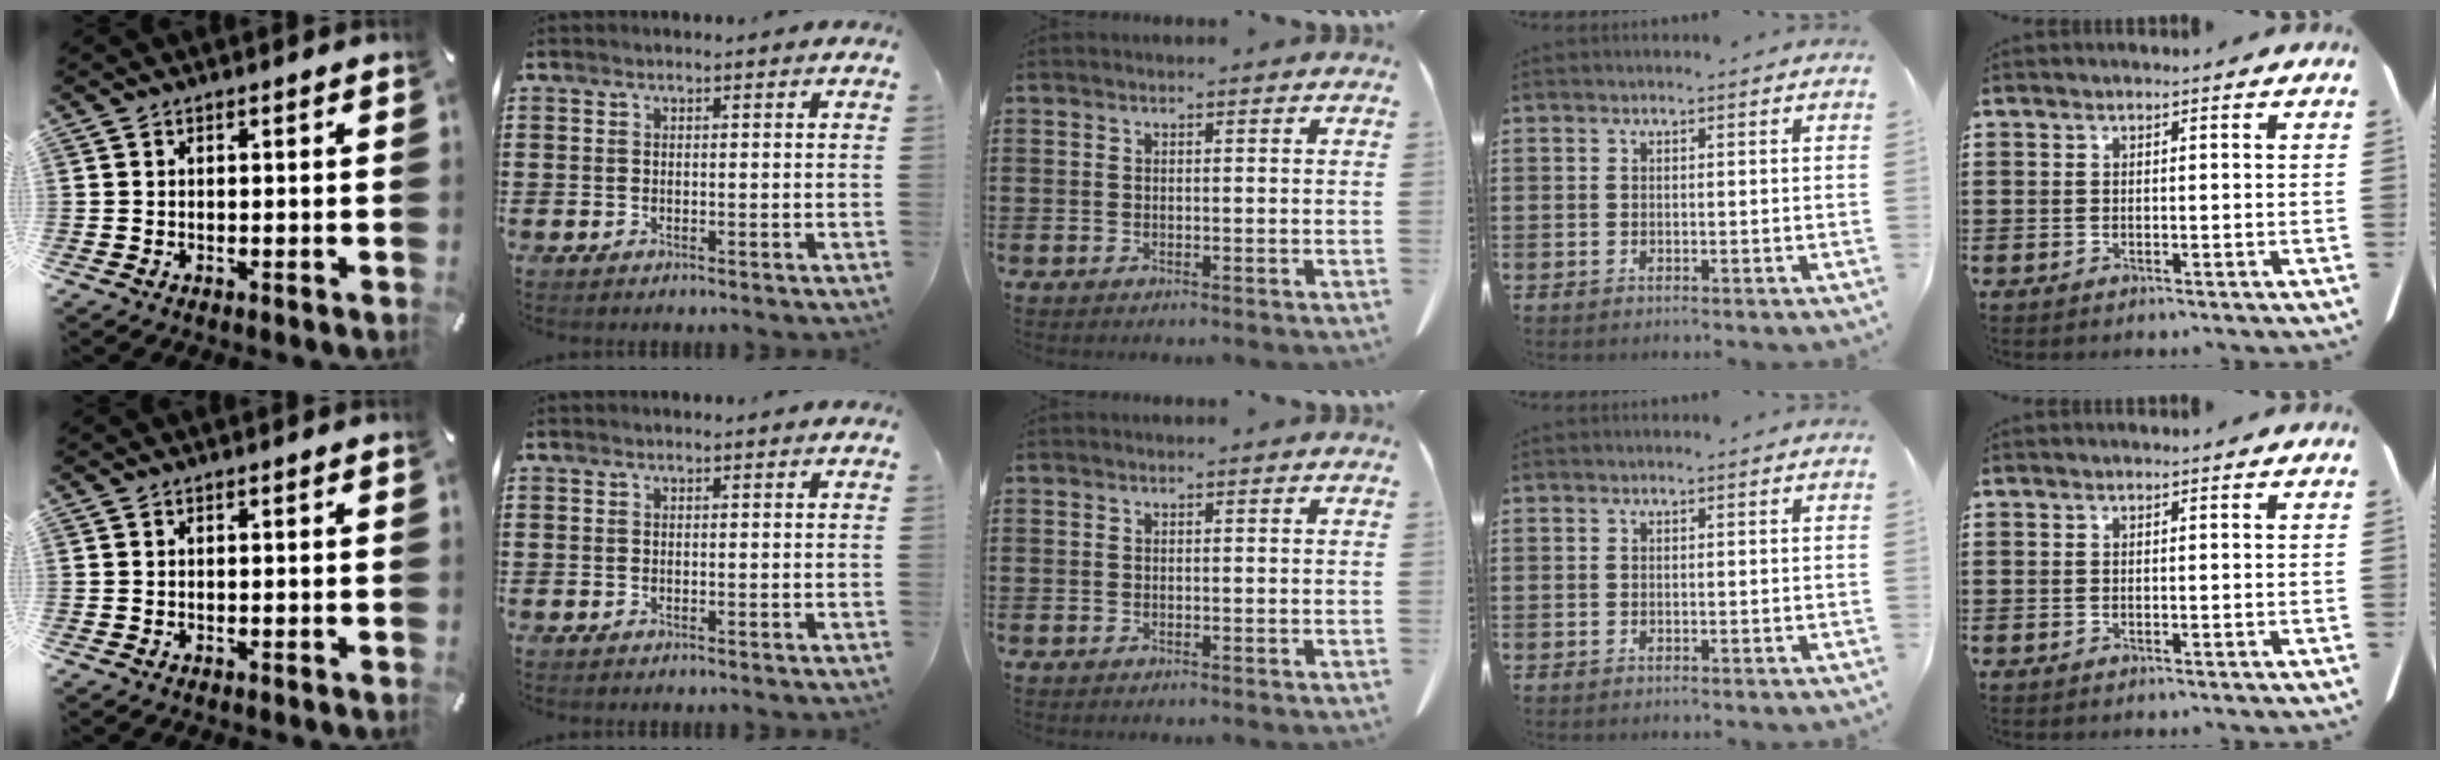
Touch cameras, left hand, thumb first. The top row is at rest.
{}